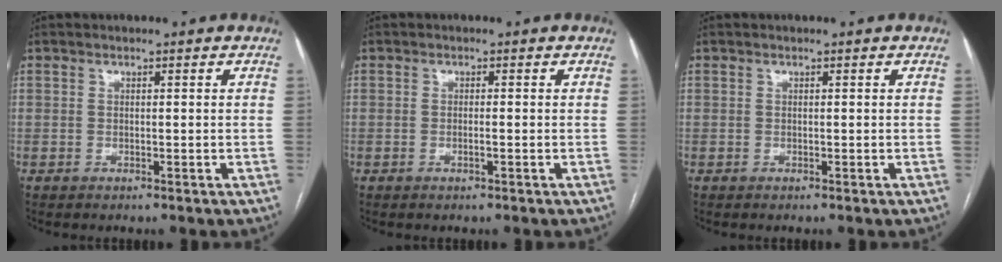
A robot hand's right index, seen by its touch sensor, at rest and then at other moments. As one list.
[{"total": 0.9, "force": [-0.3, 0.0, 0.9], "torque": [-0.018, 0.000, -0.004]}, {"total": 0.0}]